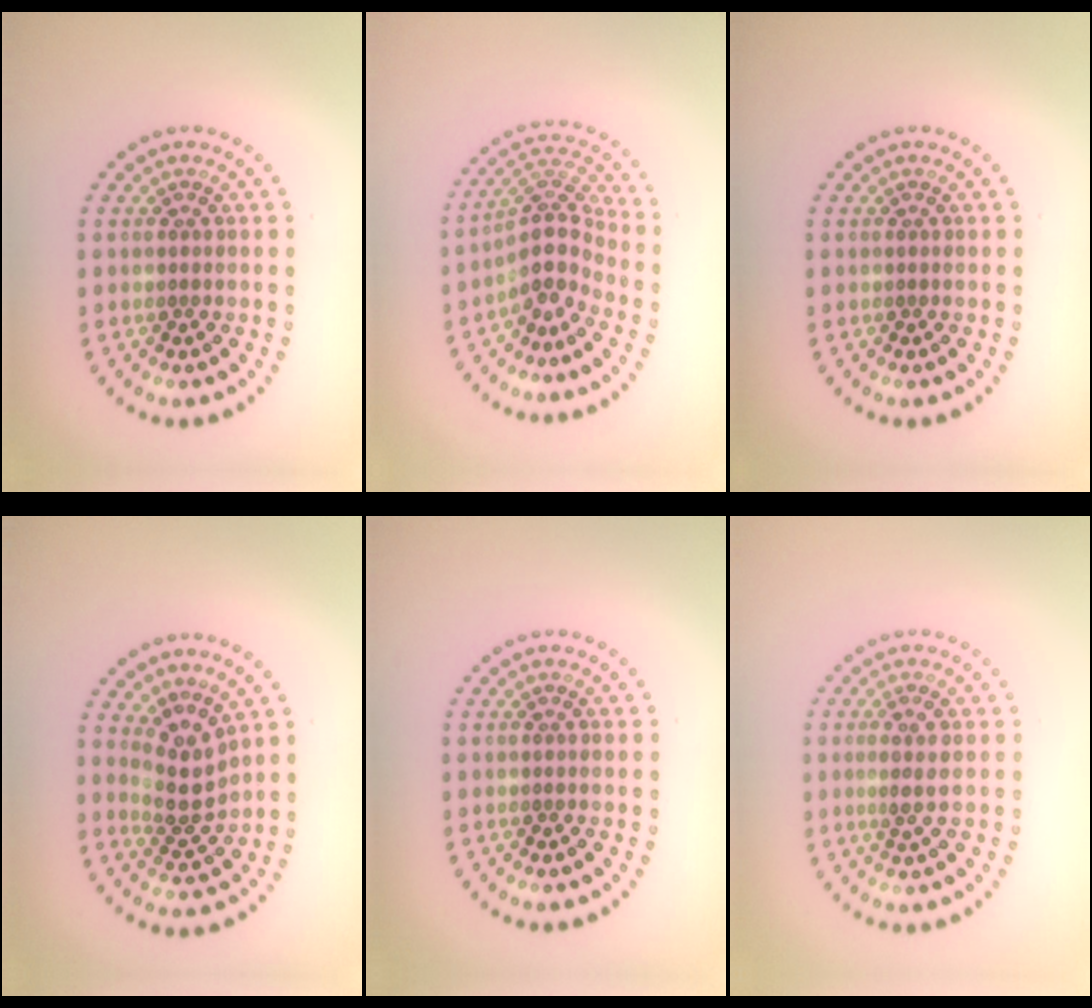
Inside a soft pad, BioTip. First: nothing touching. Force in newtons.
{"total": 4.0, "press": 2.8, "slide": 2.8}
{"total": 0.0}
{"total": 3.0, "press": 2.3, "slide": 1.8}
{"total": 0.0}
{"total": 1.8, "press": 1.6, "slide": 0.8}